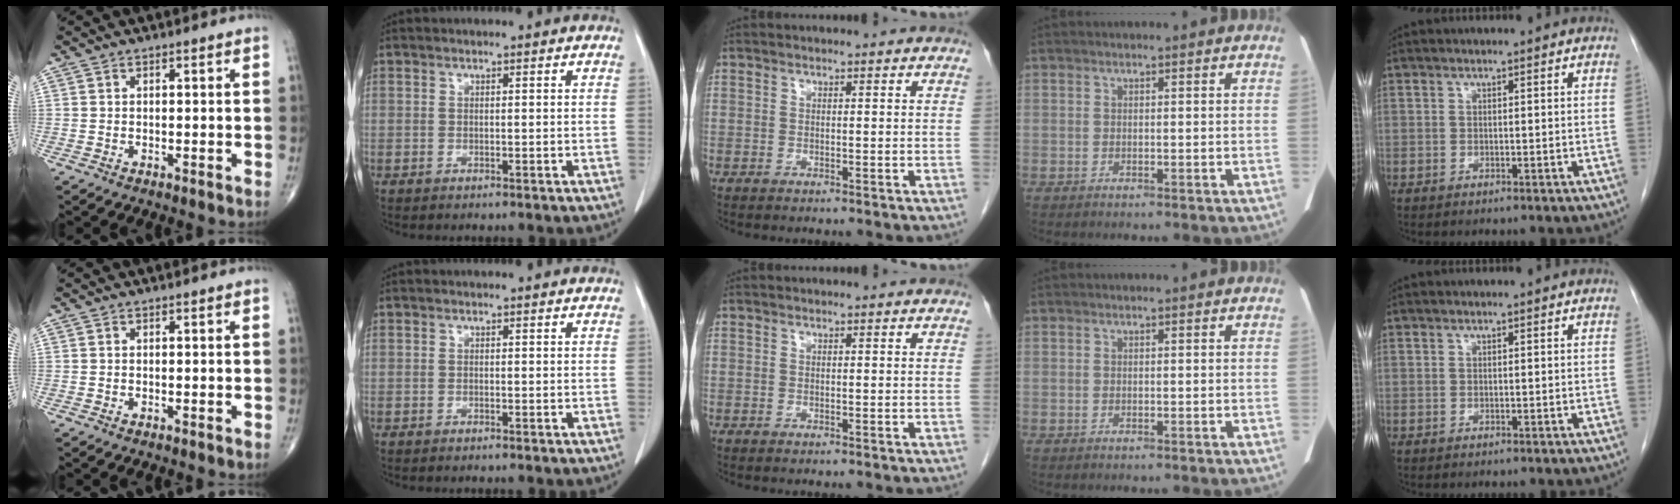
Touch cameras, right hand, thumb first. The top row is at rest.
{}